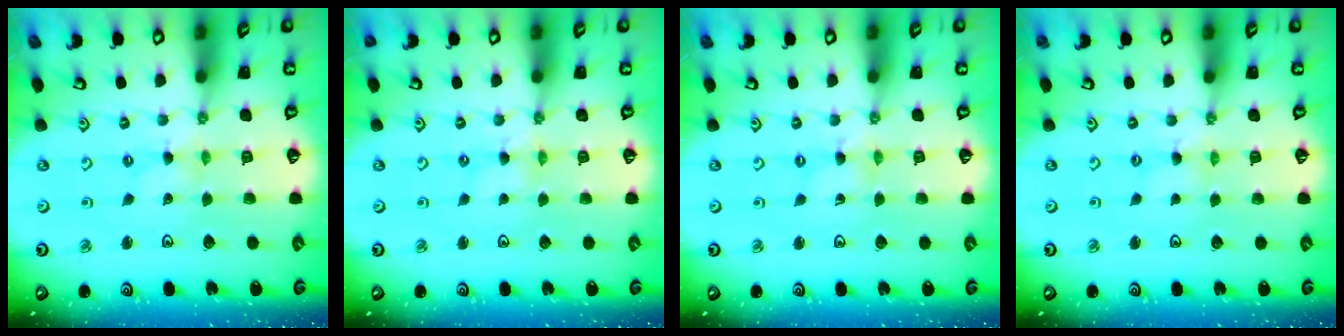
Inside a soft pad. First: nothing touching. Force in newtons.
{"total": 1.0, "press": 0.9, "slide": 0.2}
{"total": 0.7, "press": 0.6, "slide": 0.2}
{"total": 0.7, "press": 0.7, "slide": 0.2}